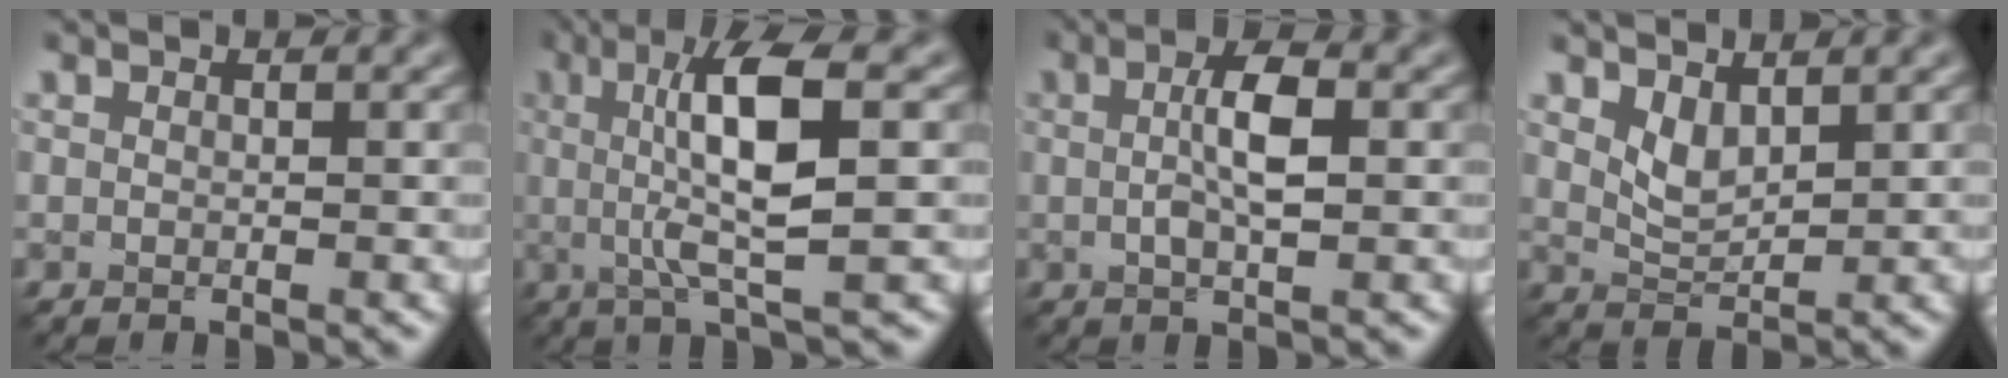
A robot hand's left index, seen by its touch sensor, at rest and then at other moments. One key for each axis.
{"total": 8.1, "fx": 1.0, "fy": 1.8, "fz": 7.8, "tx": -0.132, "ty": 0.002, "tz": 0.018}
{"total": 3.9, "fx": 0.3, "fy": 1.1, "fz": 3.7, "tx": -0.072, "ty": 0.004, "tz": 0.002}
{"total": 2.1, "fx": 1.3, "fy": 1.0, "fz": 1.4, "tx": -0.033, "ty": -0.009, "tz": 0.033}